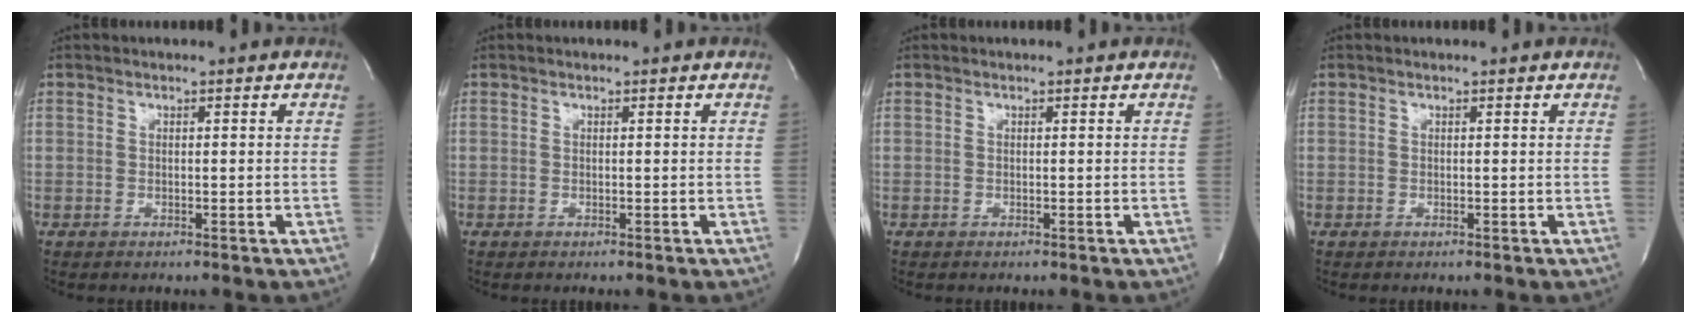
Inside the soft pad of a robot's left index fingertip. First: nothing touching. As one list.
[{"total": 0.0}, {"total": 0.0}, {"total": 0.0}]